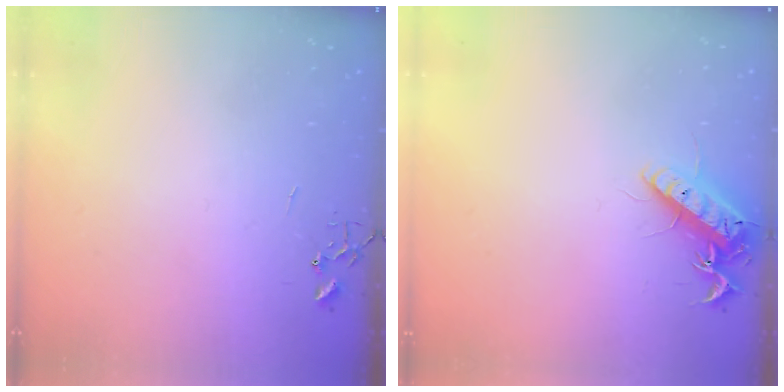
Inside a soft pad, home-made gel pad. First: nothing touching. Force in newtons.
{"total": 14.2, "press": 14.2, "slide": 1.4}